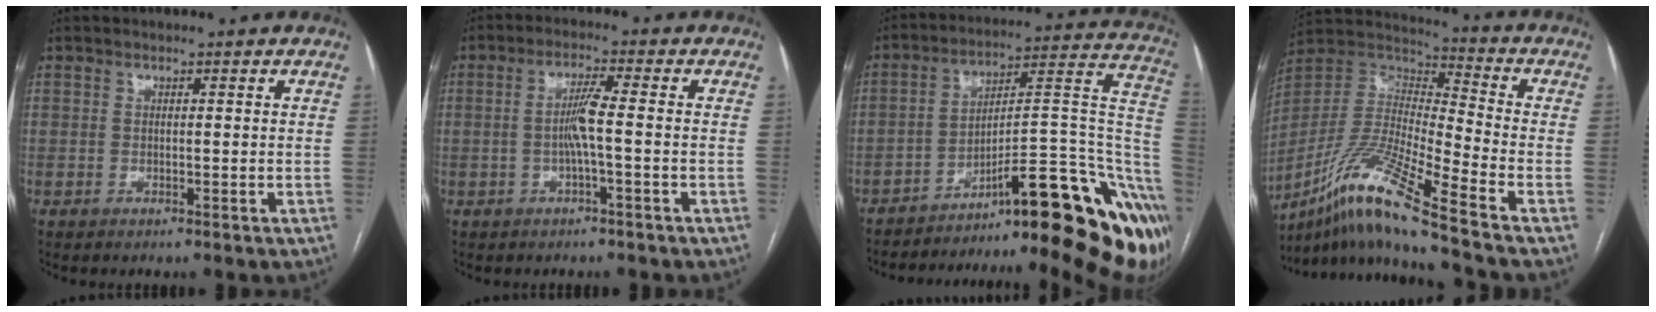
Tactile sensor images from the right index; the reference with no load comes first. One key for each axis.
{"total": 4.2, "fx": -0.8, "fy": -0.3, "fz": 4.1, "tx": -0.083, "ty": 0.007, "tz": -0.014}
{"total": 28.6, "fx": -17.4, "fy": 5.9, "fz": 22.0, "tx": -0.180, "ty": 0.030, "tz": -0.234}
{"total": 17.2, "fx": -11.7, "fy": -0.7, "fz": 12.5, "tx": -0.268, "ty": -0.011, "tz": -0.216}